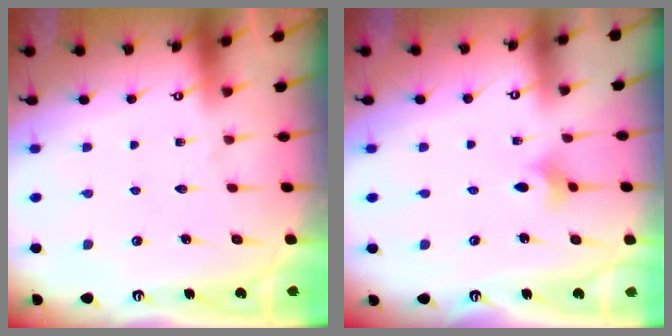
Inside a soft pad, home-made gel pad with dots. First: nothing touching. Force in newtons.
{"total": 3.0, "press": 2.9, "slide": 0.5}